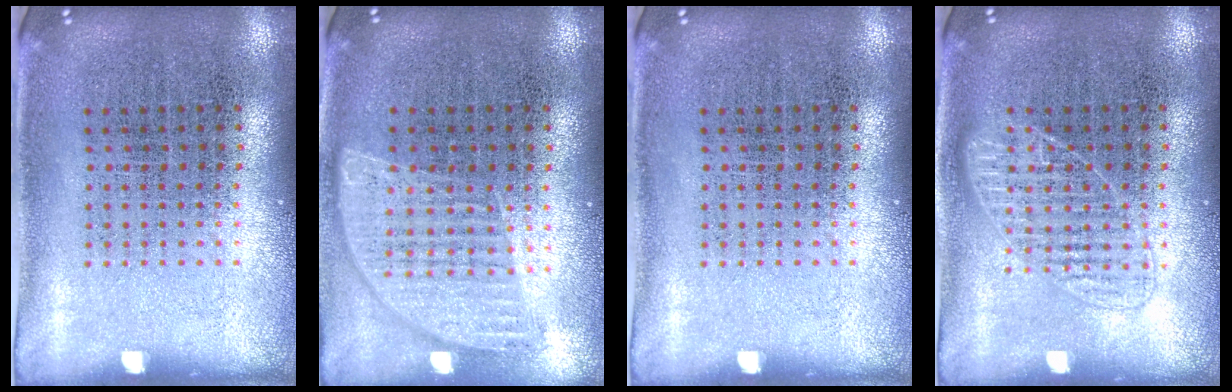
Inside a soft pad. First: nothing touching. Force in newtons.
{"total": 0.9, "press": 0.9, "slide": 0.2}
{"total": 0.0}
{"total": 2.0, "press": 2.0, "slide": 0.4}